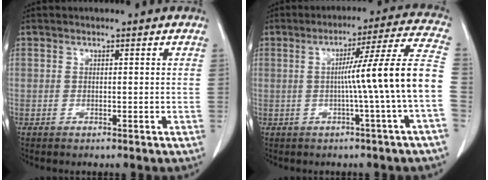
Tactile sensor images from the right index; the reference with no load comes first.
{"total": 12.5, "force": [-1.8, -2.4, 12.2], "torque": [-0.164, 0.015, -0.027]}